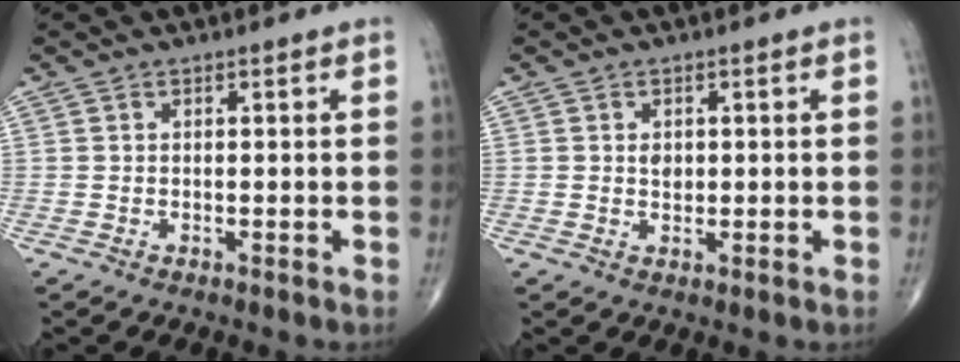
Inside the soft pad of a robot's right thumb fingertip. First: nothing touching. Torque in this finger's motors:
{"motor_torque": [-0.07, 1.12, -0.11, -0.05, 0.00]}